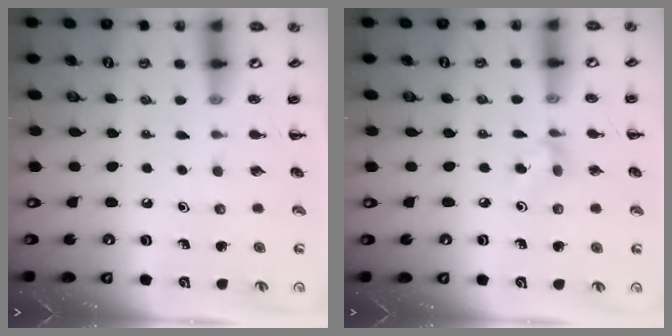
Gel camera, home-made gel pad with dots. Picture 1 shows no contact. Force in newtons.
{"total": 4.5, "press": 4.3, "slide": 1.2}